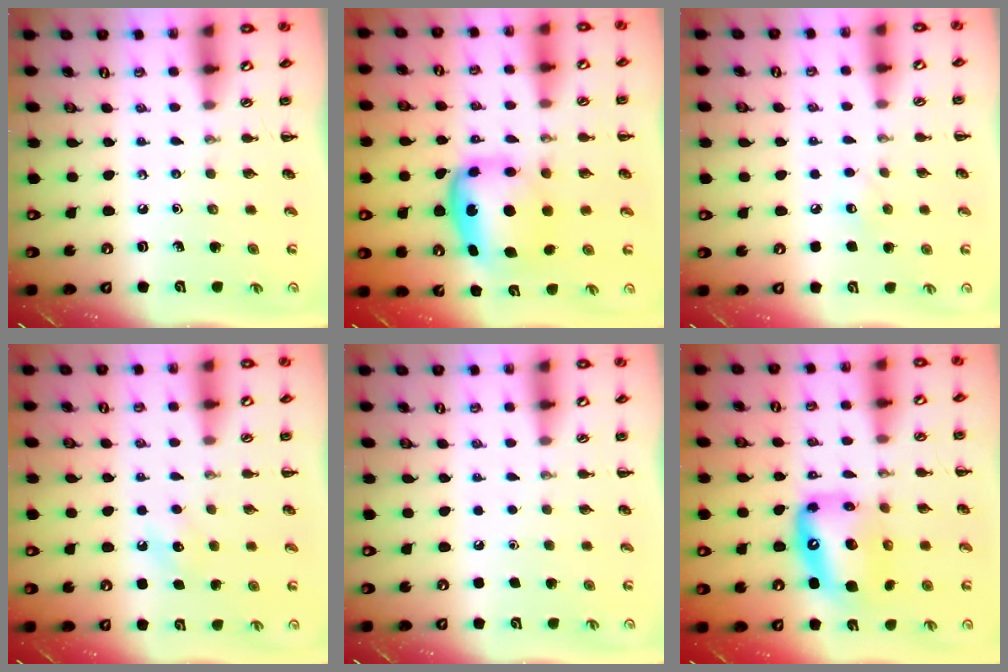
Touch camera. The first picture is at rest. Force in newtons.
{"total": 7.4, "press": 7.2, "slide": 1.6}
{"total": 5.5, "press": 5.4, "slide": 1.3}
{"total": 7.3, "press": 7.1, "slide": 1.7}
{"total": 1.8, "press": 1.7, "slide": 0.1}
{"total": 13.5, "press": 13.0, "slide": 3.8}